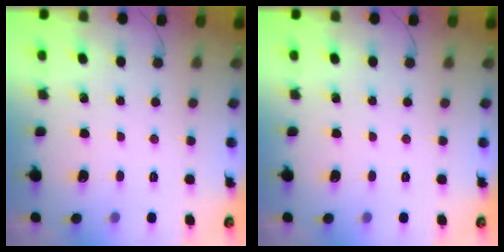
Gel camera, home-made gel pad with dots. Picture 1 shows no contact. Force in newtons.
{"total": 0.0}